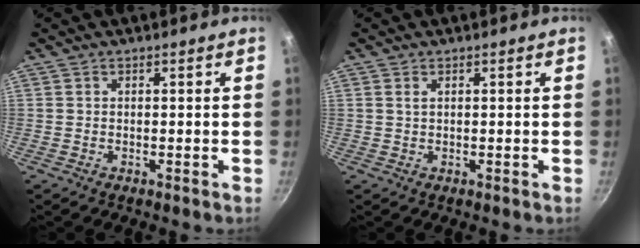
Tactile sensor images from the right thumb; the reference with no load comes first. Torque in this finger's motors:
{"motor_torque": [-0.96, 0.18, -0.14, 0.06, 0.10]}